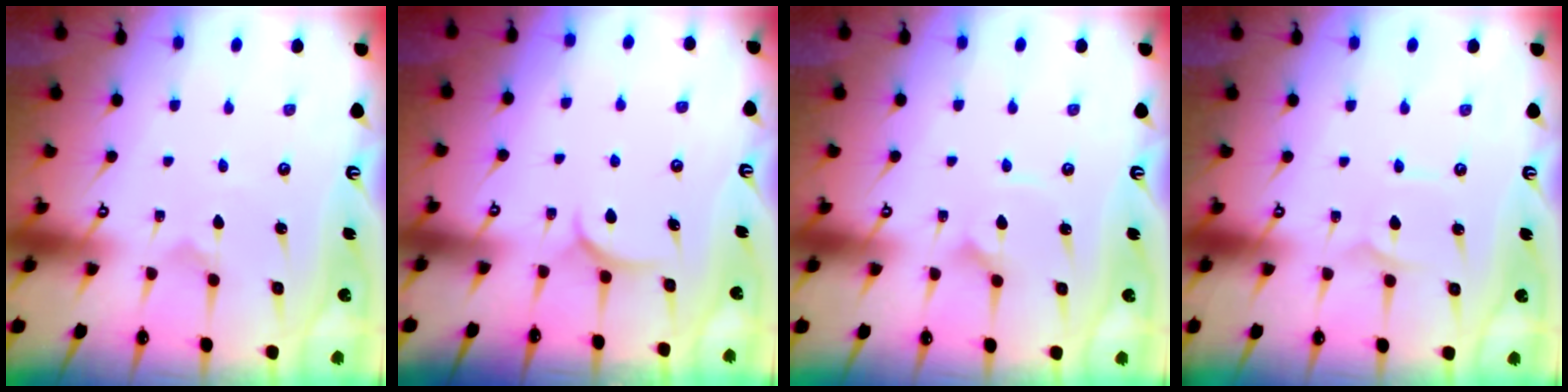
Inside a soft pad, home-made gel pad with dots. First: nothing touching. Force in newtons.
{"total": 4.9, "press": 4.8, "slide": 0.8}
{"total": 2.9, "press": 2.9, "slide": 0.3}
{"total": 1.1, "press": 1.1, "slide": 0.1}